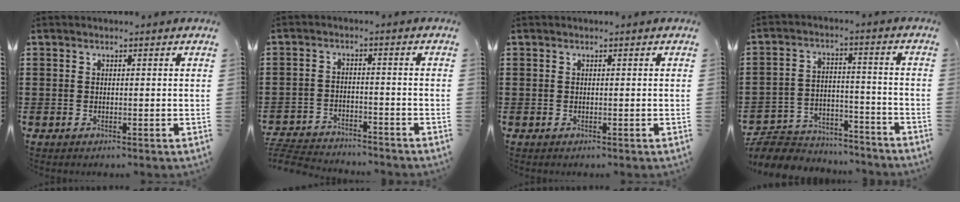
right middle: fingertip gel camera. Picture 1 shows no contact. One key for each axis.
{"total": 4.5, "fx": -4.5, "fy": 0.6, "fz": 0.5, "tx": -0.023, "ty": 0.001, "tz": -0.097}
{"total": 0.0}
{"total": 7.5, "fx": -7.2, "fy": 1.8, "fz": 1.1, "tx": -0.028, "ty": 0.017, "tz": -0.145}